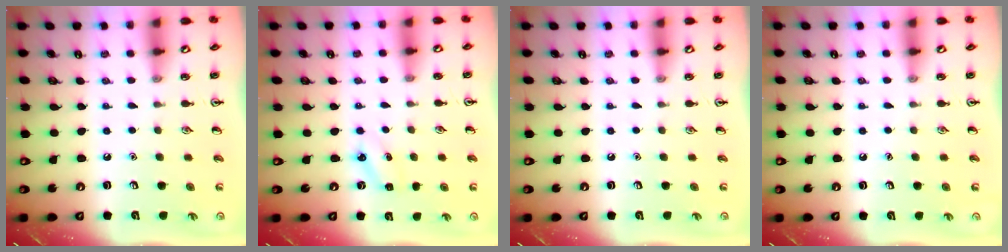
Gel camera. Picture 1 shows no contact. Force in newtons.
{"total": 3.8, "press": 3.6, "slide": 1.1}
{"total": 0.0}
{"total": 0.0}